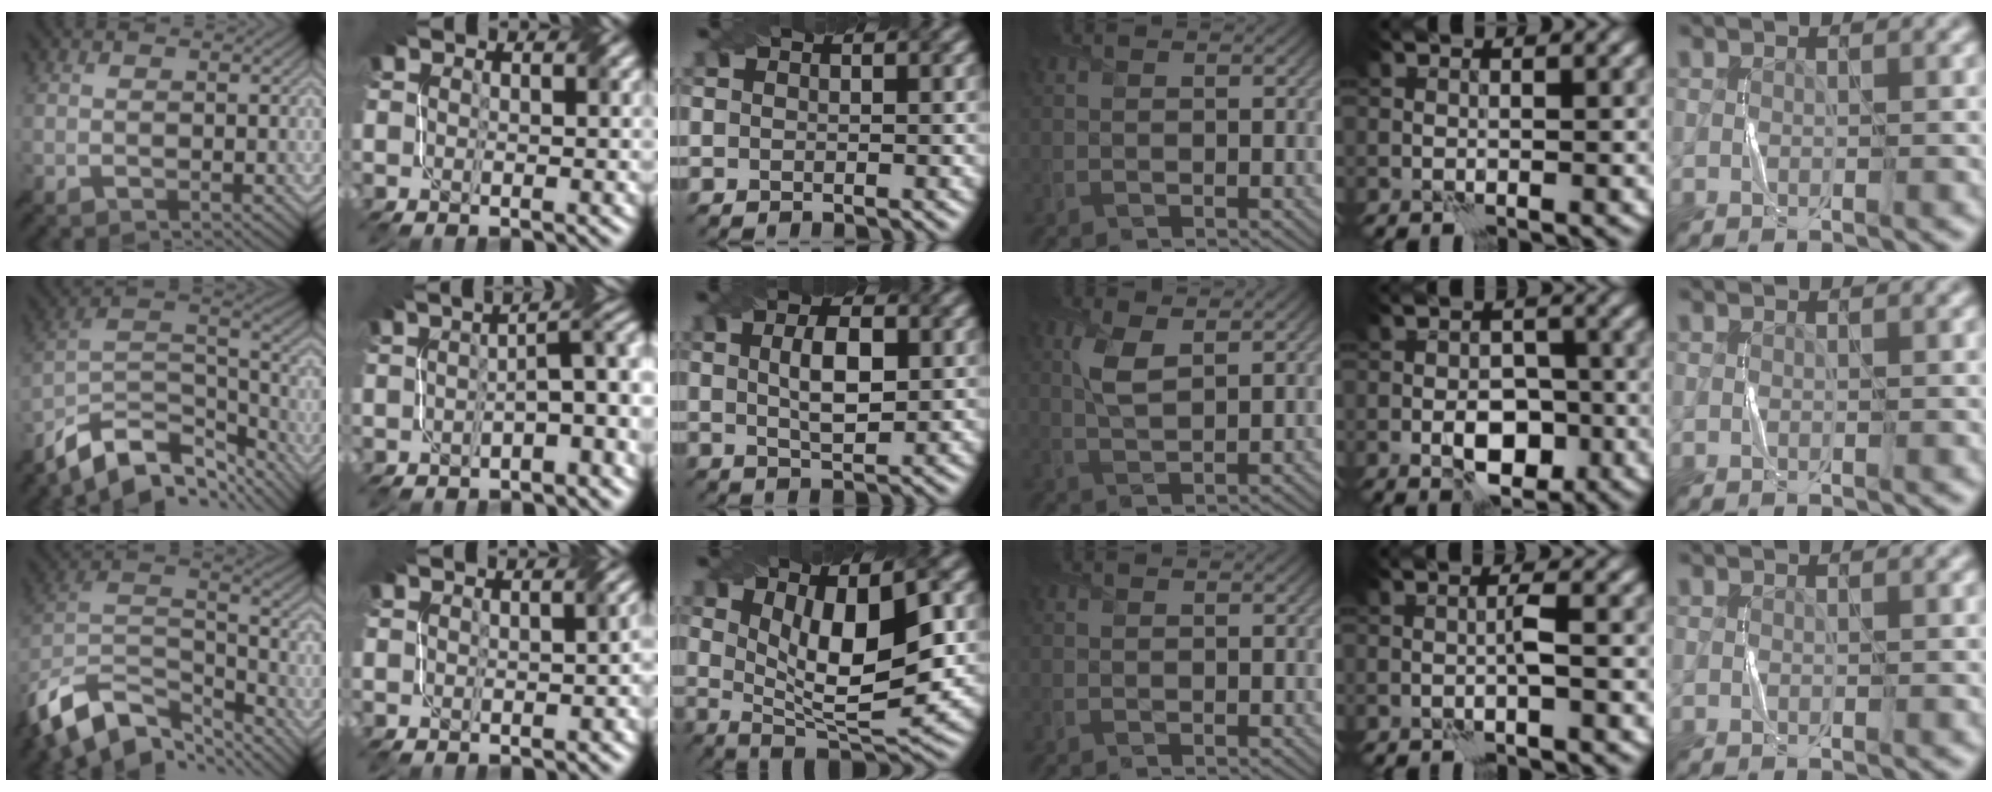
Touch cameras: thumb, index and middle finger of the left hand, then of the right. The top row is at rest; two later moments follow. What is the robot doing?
{"motion": "twist", "object": "screw"}